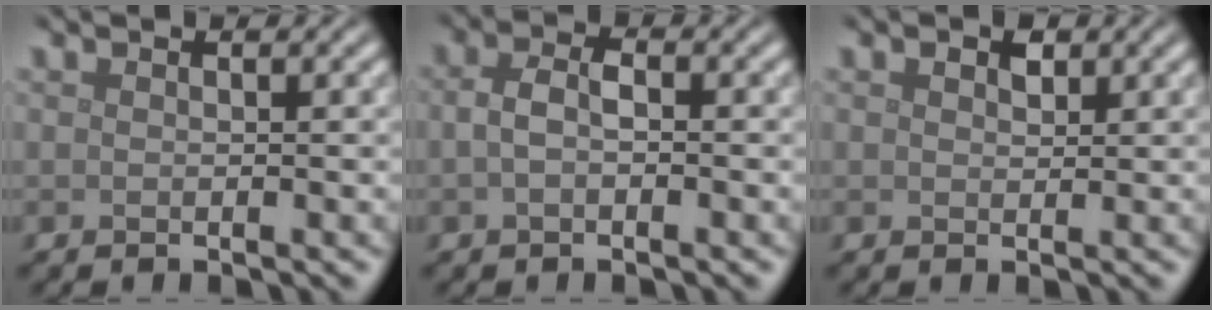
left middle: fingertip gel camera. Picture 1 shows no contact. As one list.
[{"total": 2.2, "force": [-0.2, 1.3, 1.8], "torque": [-0.040, 0.006, -0.008]}, {"total": 1.2, "force": [0.7, 0.7, 0.7], "torque": [-0.010, 0.000, 0.011]}]